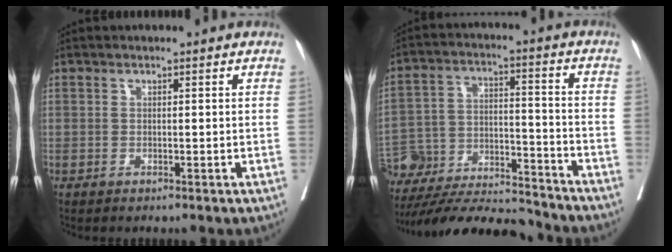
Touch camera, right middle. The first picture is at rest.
{"total": 22.2, "force": [-20.9, 3.2, 6.9], "torque": [-0.153, -0.008, -0.325]}